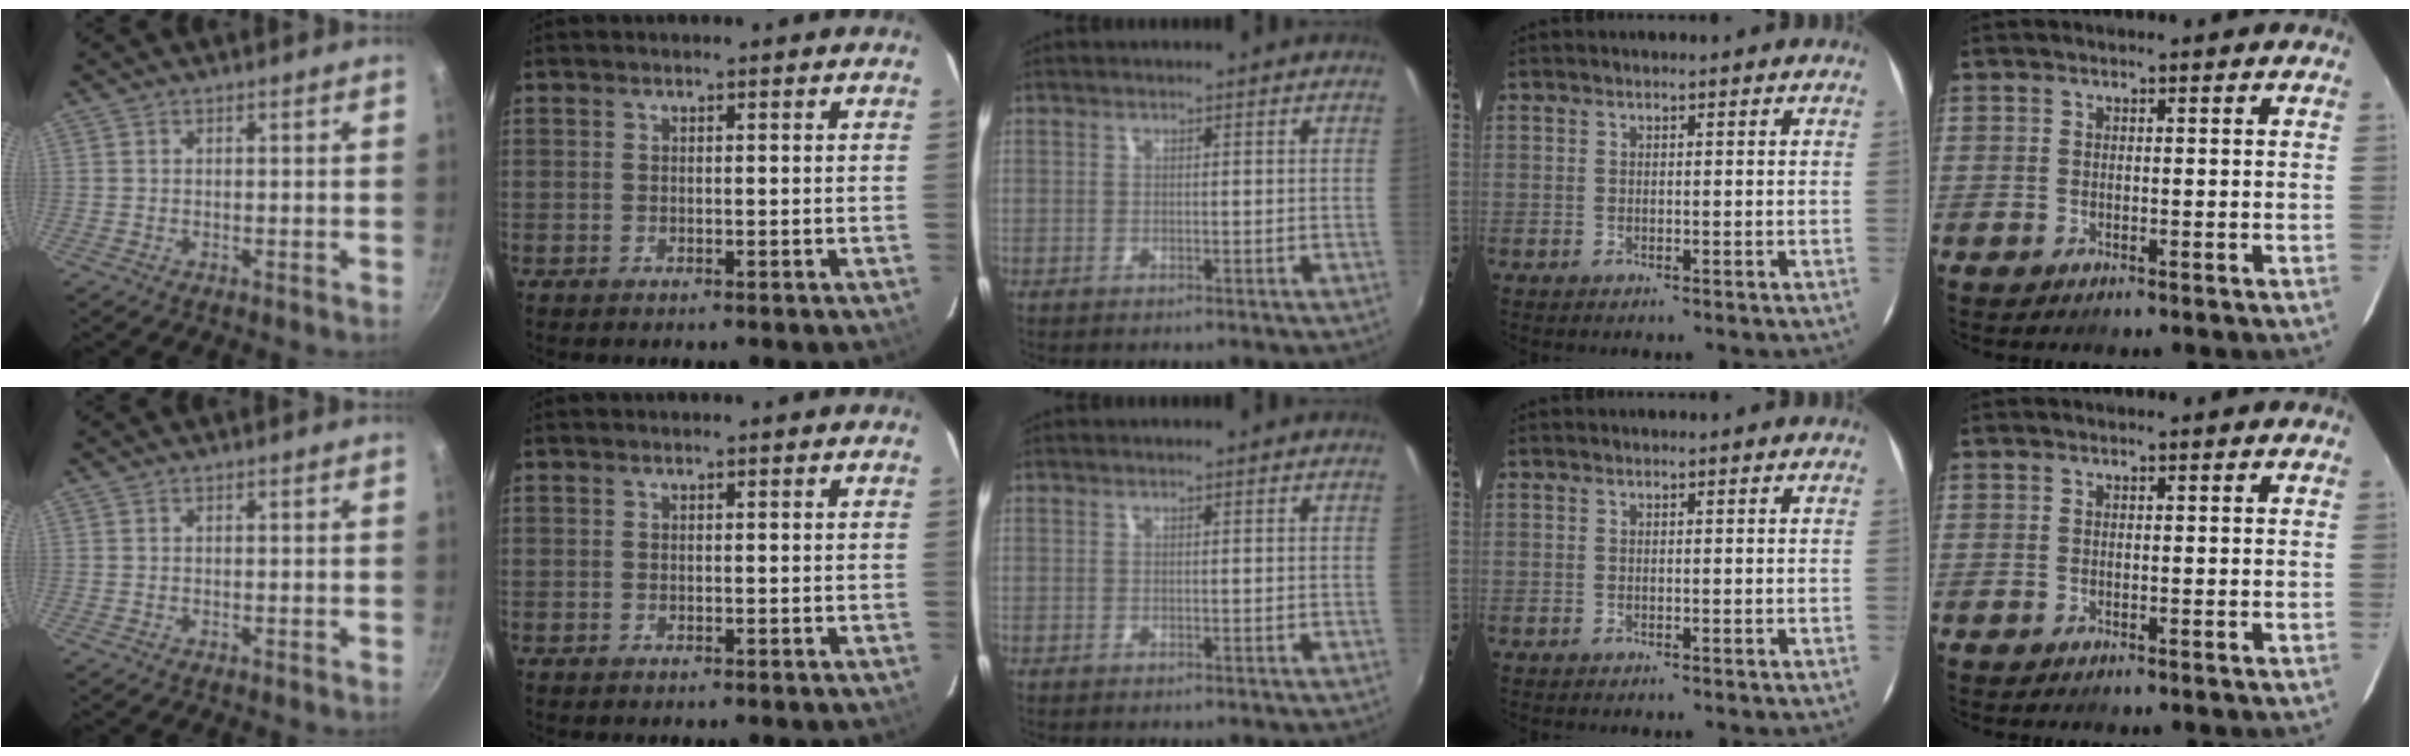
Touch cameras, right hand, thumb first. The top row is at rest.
{}